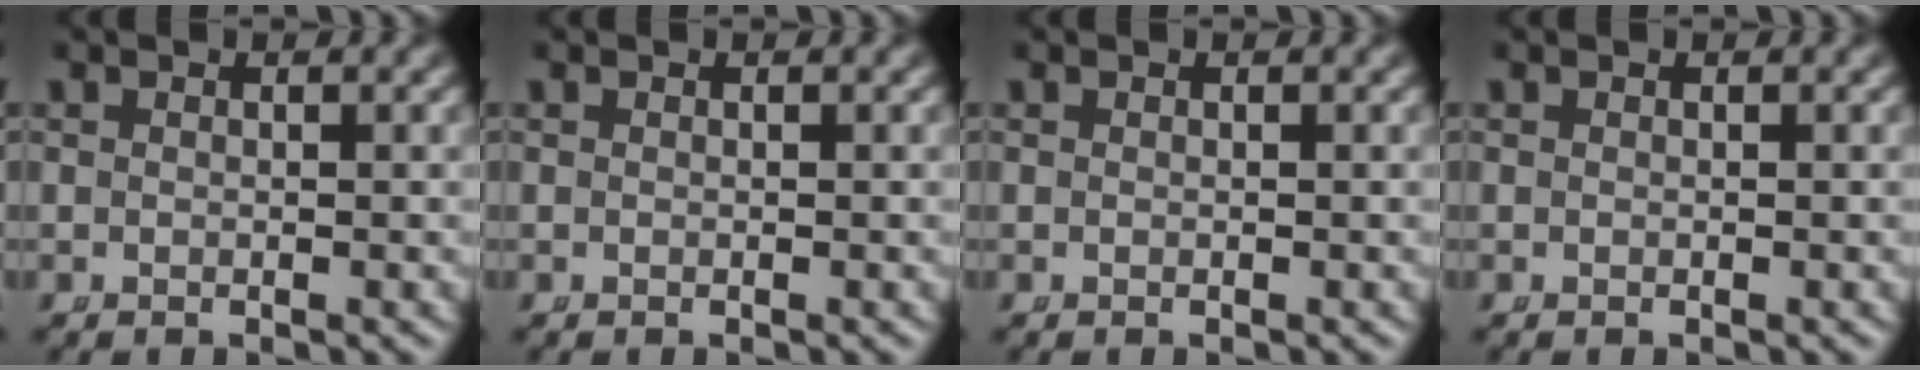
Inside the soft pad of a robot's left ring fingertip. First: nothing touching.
{"total": 0.0}
{"total": 0.0}
{"total": 0.0}